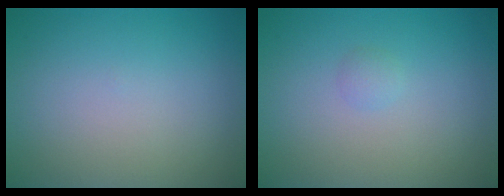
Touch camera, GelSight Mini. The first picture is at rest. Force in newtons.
{"total": 0.7, "press": 0.7, "slide": 0.0}